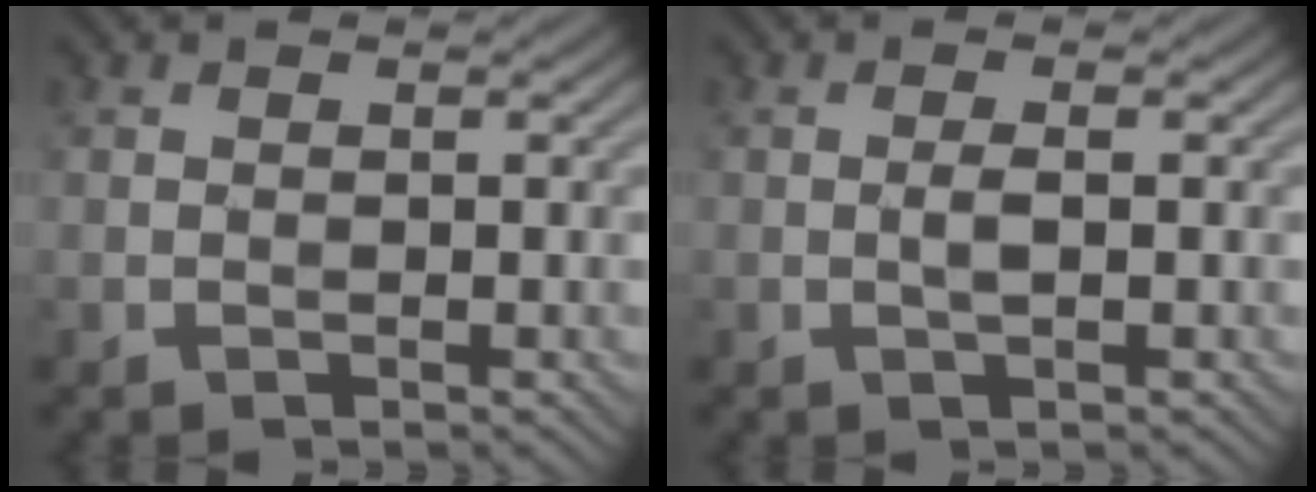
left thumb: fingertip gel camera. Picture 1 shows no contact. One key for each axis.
{"total": 1.5, "fx": -0.1, "fy": 0.2, "fz": 1.5, "tx": -0.029, "ty": 0.002, "tz": -0.004}